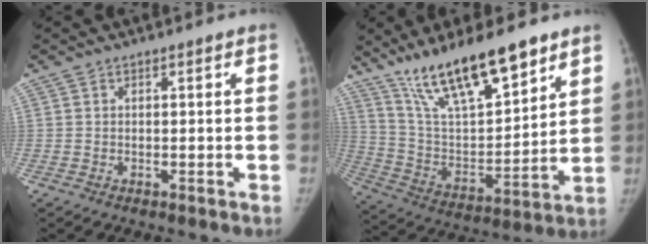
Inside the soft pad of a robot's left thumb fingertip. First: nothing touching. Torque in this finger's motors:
{"motor_torque": [0.09, 0.41, 1.08, -1.69, 0.23]}